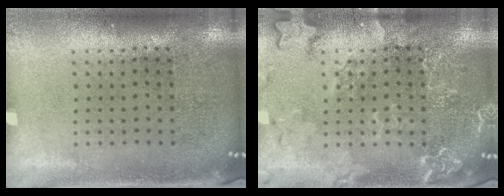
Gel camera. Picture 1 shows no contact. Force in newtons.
{"total": 3.2, "press": 3.2, "slide": 0.5}